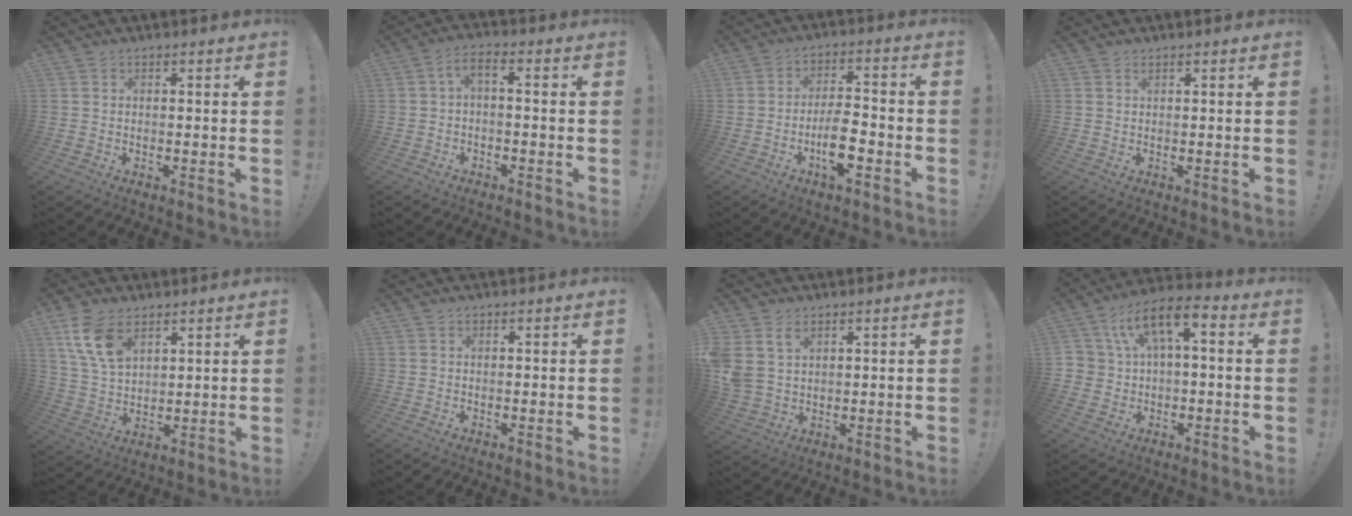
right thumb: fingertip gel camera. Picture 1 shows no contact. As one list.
[{"total": 4.0, "force": [-1.1, 1.4, 3.6], "torque": [-0.075, -0.003, -0.021]}, {"total": 9.3, "force": [-4.3, 4.3, 7.0], "torque": [-0.125, 0.019, -0.075]}, {"total": 0.6, "force": [0.5, 0.0, 0.3], "torque": [0.001, -0.003, 0.007]}, {"total": 11.4, "force": [6.3, 6.7, 6.7], "torque": [-0.130, -0.018, 0.124]}, {"total": 0.0}, {"total": 6.6, "force": [3.3, 4.5, 3.5], "torque": [-0.067, -0.011, 0.066]}, {"total": 9.6, "force": [2.4, 5.8, 7.2], "torque": [-0.130, 0.002, 0.047]}]